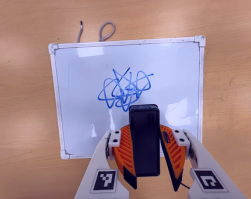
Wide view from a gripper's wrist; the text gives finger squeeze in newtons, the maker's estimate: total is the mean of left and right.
{"total": 6.8, "left": 6.7, "right": 6.8}